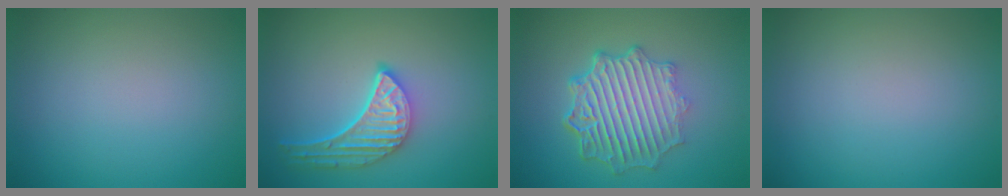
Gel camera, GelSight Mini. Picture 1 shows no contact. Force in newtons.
{"total": 4.9, "press": 3.9, "slide": 3.0}
{"total": 7.0, "press": 5.3, "slide": 4.6}
{"total": 0.0}